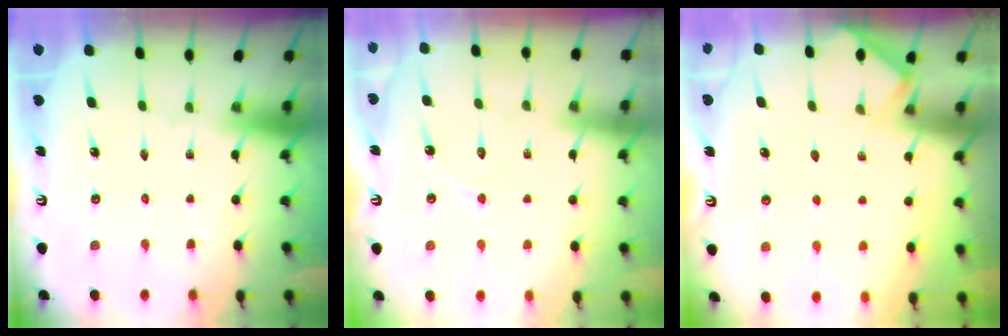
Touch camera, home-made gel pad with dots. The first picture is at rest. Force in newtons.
{"total": 4.7, "press": 4.6, "slide": 0.5}
{"total": 2.6, "press": 2.6, "slide": 0.4}